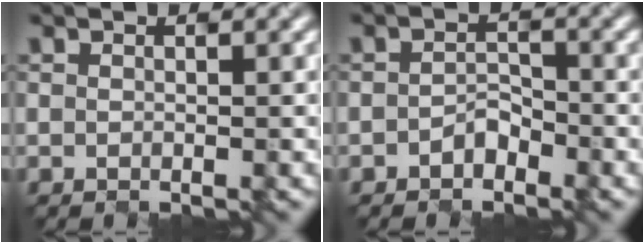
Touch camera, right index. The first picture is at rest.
{"total": 1.4, "force": [-1.1, 0.7, 0.6], "torque": [-0.014, 0.006, -0.017]}